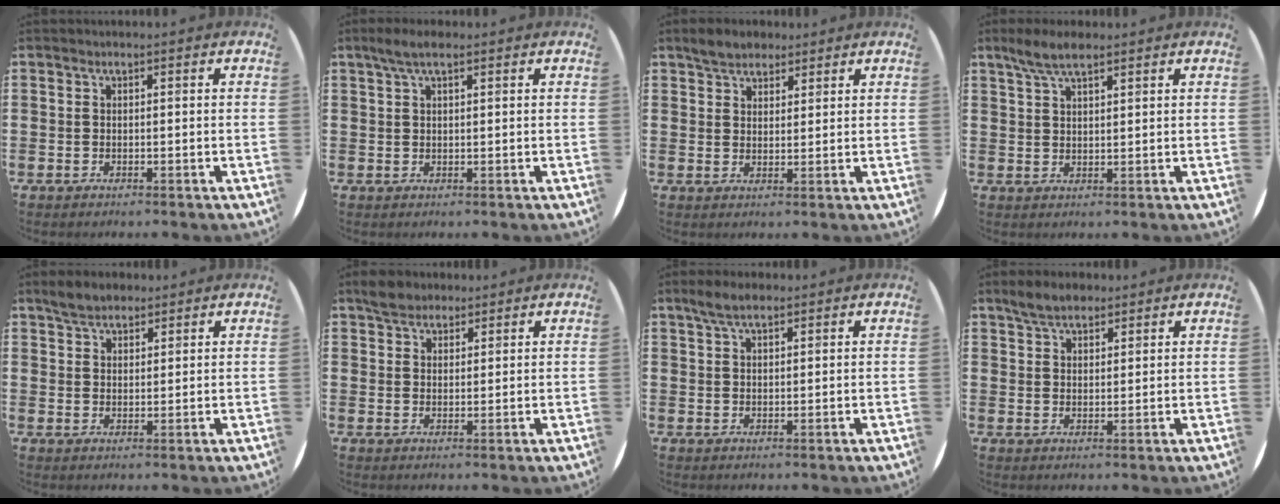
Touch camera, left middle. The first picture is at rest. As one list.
[{"total": 2.7, "force": [1.9, 0.6, 1.9], "torque": [-0.038, 0.008, 0.031]}, {"total": 3.5, "force": [3.1, 1.6, 0.3], "torque": [-0.006, 0.003, 0.058]}, {"total": 4.4, "force": [3.4, 1.1, 2.5], "torque": [-0.056, 0.001, 0.061]}, {"total": 3.7, "force": [3.2, 1.6, 0.9], "torque": [-0.018, 0.002, 0.060]}, {"total": 3.2, "force": [2.8, 1.5, 0.3], "torque": [-0.005, 0.005, 0.054]}, {"total": 3.3, "force": [2.5, 1.1, 1.8], "torque": [-0.031, 0.004, 0.044]}, {"total": 4.1, "force": [3.5, 1.7, 1.3], "torque": [-0.024, -0.001, 0.064]}]